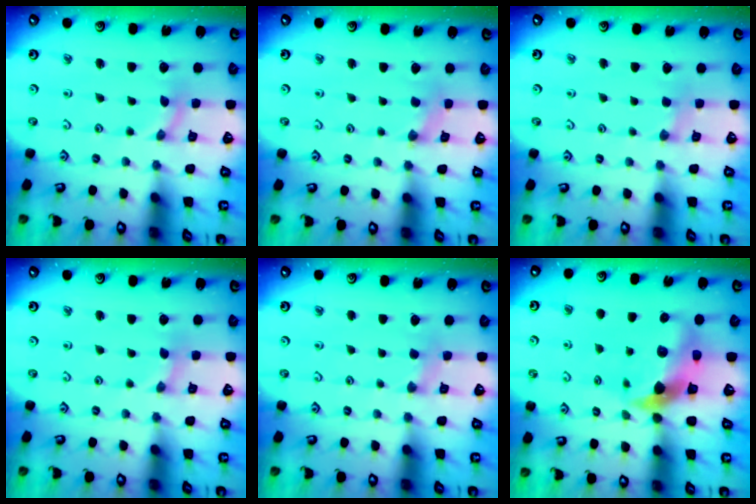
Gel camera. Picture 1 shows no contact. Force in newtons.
{"total": 0.0}
{"total": 1.5, "press": 1.4, "slide": 0.3}
{"total": 0.0}
{"total": 1.8, "press": 1.8, "slide": 0.3}
{"total": 10.5, "press": 10.4, "slide": 1.5}